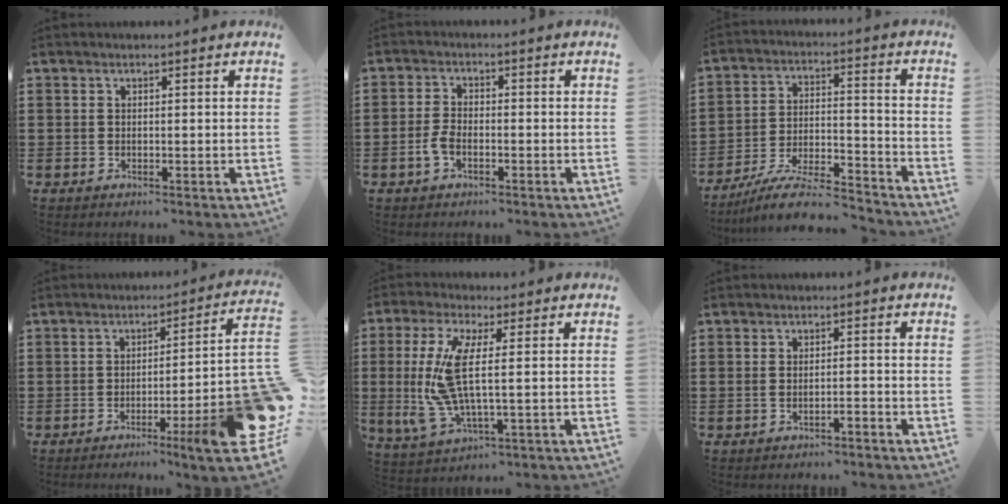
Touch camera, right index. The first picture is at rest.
{"total": 3.0, "force": [-1.4, 1.5, 2.2], "torque": [-0.061, -0.005, -0.032]}
{"total": 9.6, "force": [-8.6, 1.0, 4.1], "torque": [-0.077, 0.013, -0.169]}
{"total": 10.8, "force": [-4.4, 1.4, 9.8], "torque": [-0.128, -0.013, -0.074]}
{"total": 9.8, "force": [0.3, 2.4, 9.5], "torque": [-0.223, -0.025, -0.002]}
{"total": 1.4, "force": [-1.3, 0.0, 0.6], "torque": [-0.012, 0.001, -0.024]}